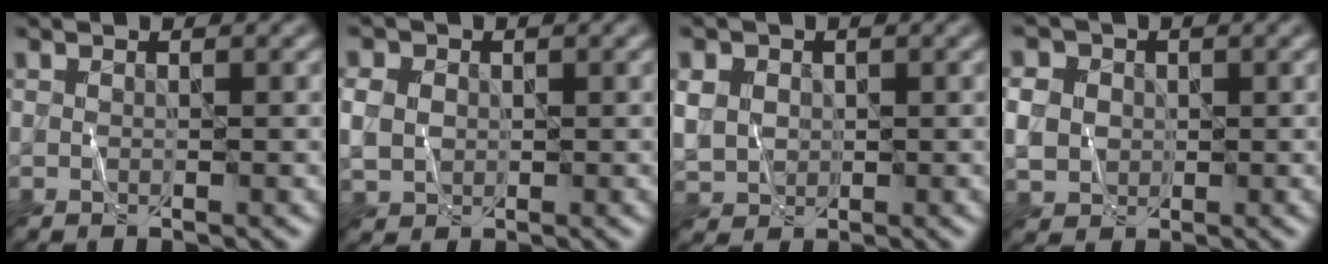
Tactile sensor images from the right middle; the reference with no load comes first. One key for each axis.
{"total": 2.8, "fx": 0.2, "fy": 2.4, "fz": 1.4, "tx": -0.037, "ty": 0.001, "tz": 0.005}
{"total": 3.7, "fx": 0.8, "fy": 3.2, "fz": 1.7, "tx": -0.047, "ty": 0.007, "tz": 0.015}
{"total": 3.4, "fx": 0.2, "fy": 3.1, "fz": 1.4, "tx": -0.035, "ty": 0.006, "tz": 0.002}